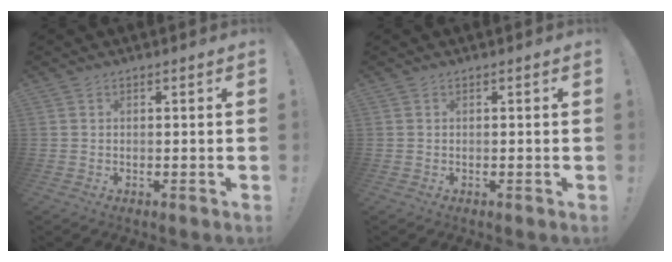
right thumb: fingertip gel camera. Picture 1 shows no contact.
{"total": 0.0}